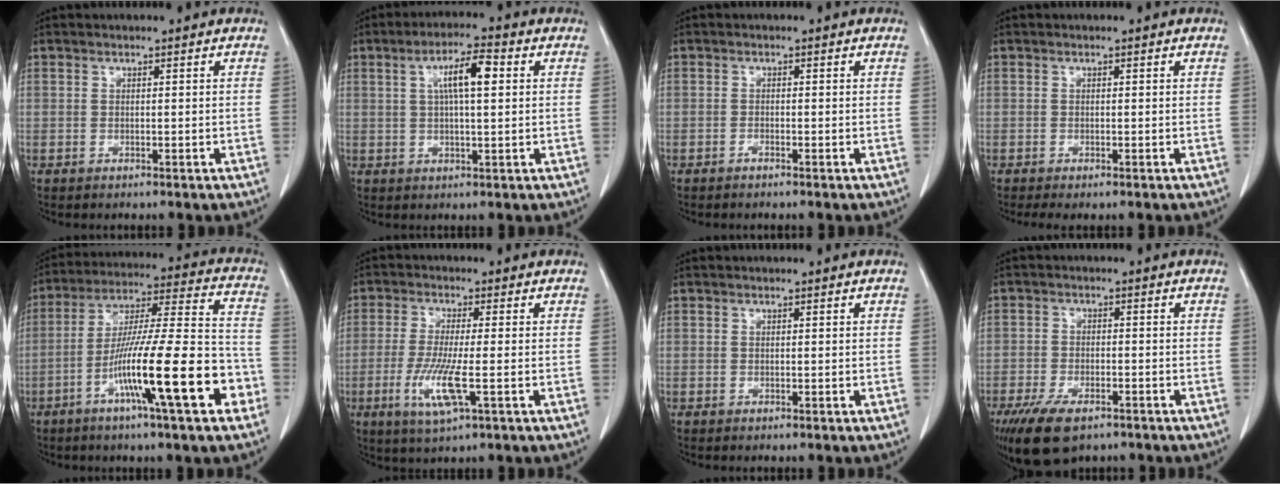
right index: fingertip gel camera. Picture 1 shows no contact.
{"total": 6.7, "force": [1.7, 1.1, 6.4], "torque": [-0.114, 0.014, 0.030]}
{"total": 0.6, "force": [-0.6, 0.0, 0.2], "torque": [-0.003, 0.000, -0.011]}
{"total": 1.7, "force": [-1.0, 0.5, 1.2], "torque": [-0.016, -0.003, -0.015]}
{"total": 18.9, "force": [-7.6, 1.1, 17.3], "torque": [-0.286, -0.005, -0.125]}
{"total": 7.6, "force": [-2.3, 0.5, 7.2], "torque": [-0.151, -0.021, -0.045]}
{"total": 0.0}
{"total": 8.9, "force": [-6.0, 3.9, 5.1], "torque": [-0.092, -0.009, -0.100]}